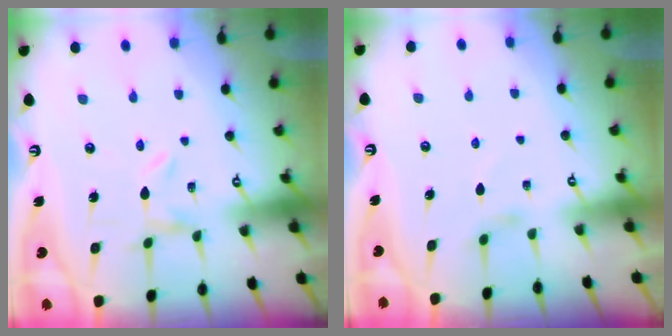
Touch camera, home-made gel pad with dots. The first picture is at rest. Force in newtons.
{"total": 1.8, "press": 1.8, "slide": 0.4}